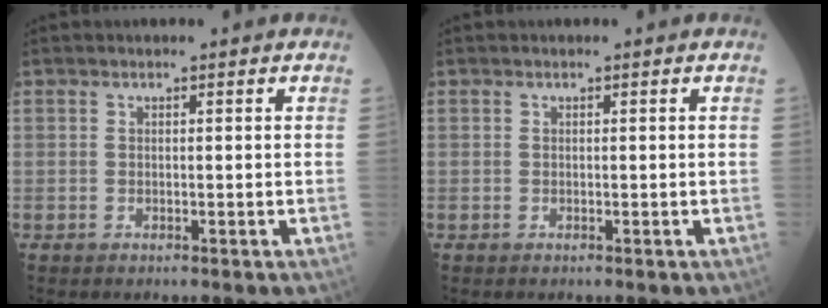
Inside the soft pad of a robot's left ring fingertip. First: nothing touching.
{"total": 0.0}